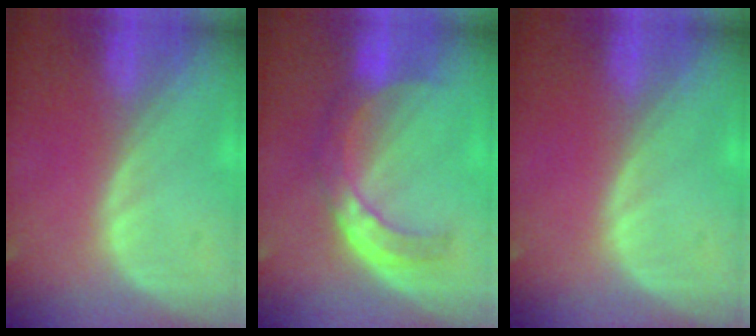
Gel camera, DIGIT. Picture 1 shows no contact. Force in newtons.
{"total": 7.7, "press": 6.5, "slide": 4.2}
{"total": 0.0}